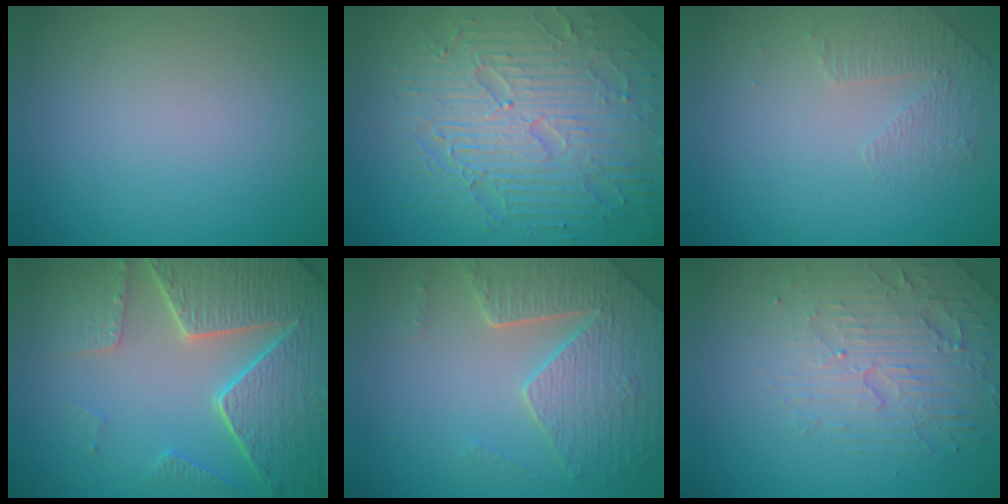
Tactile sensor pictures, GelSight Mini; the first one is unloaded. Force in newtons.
{"total": 8.9, "press": 6.4, "slide": 6.3}
{"total": 1.4, "press": 0.9, "slide": 1.1}
{"total": 8.1, "press": 6.1, "slide": 5.3}
{"total": 5.0, "press": 4.5, "slide": 2.1}
{"total": 5.1, "press": 3.4, "slide": 3.7}